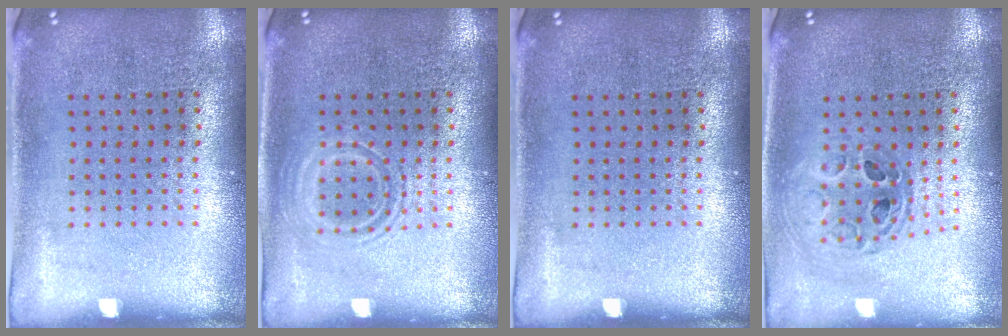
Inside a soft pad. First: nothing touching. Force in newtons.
{"total": 1.1, "press": 1.0, "slide": 0.2}
{"total": 0.0}
{"total": 0.7, "press": 0.7, "slide": 0.1}